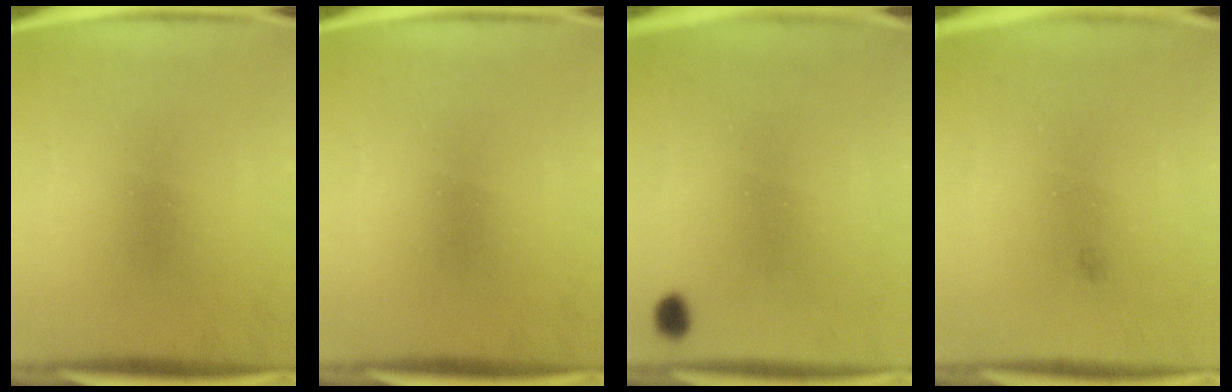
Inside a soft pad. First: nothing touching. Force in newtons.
{"total": 0.0}
{"total": 2.9}
{"total": 0.6}